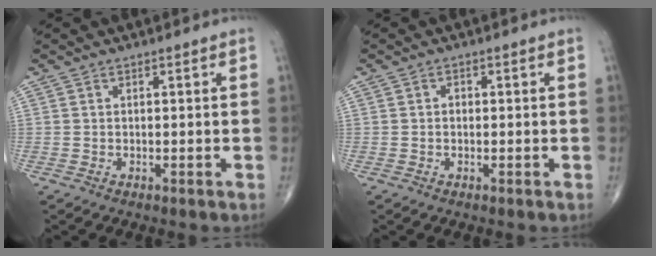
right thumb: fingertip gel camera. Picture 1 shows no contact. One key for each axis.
{"total": 0.8, "fx": -0.1, "fy": 0.6, "fz": 0.4, "tx": -0.001, "ty": 0.004, "tz": -0.004}